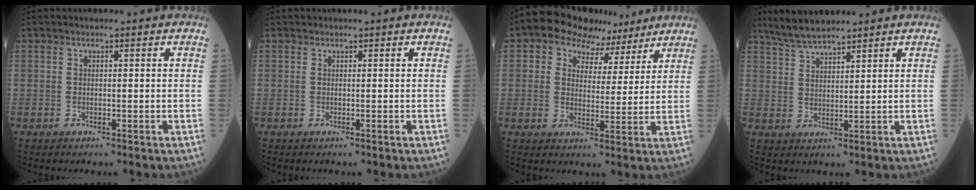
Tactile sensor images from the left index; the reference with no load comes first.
{"total": 0.0}
{"total": 8.6, "force": [6.0, 5.7, 2.7], "torque": [-0.039, 0.033, 0.085]}
{"total": 5.9, "force": [5.4, 0.5, 2.5], "torque": [-0.061, 0.013, 0.109]}